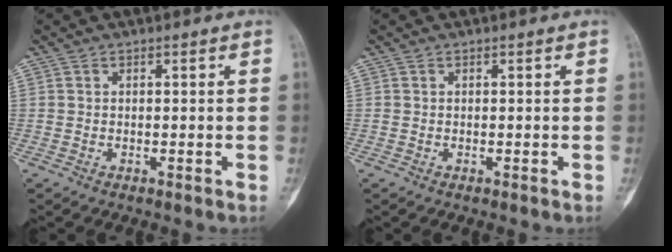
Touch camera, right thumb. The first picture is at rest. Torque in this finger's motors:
{"motor_torque": [0.00, 0.00, 0.08, -0.09, 0.00]}